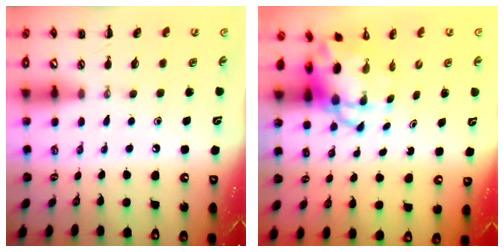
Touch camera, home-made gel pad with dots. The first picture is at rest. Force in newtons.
{"total": 6.0, "press": 5.8, "slide": 1.6}